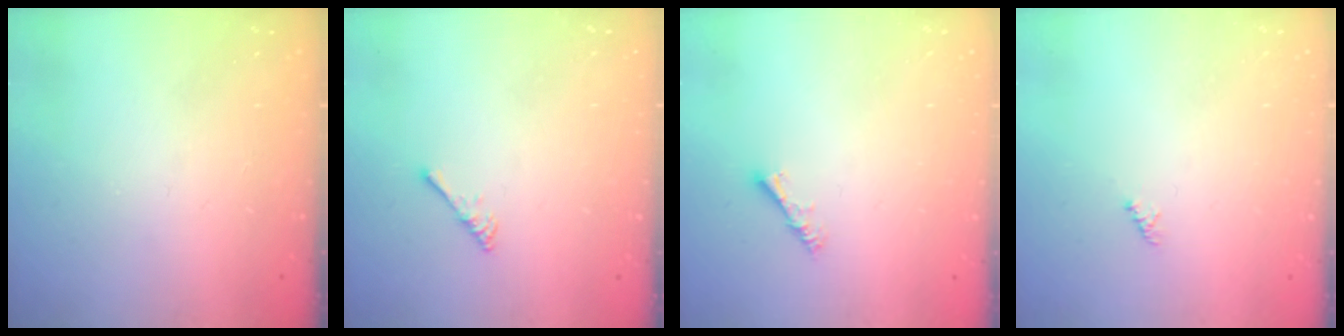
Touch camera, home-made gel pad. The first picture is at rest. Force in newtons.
{"total": 2.5, "press": 2.5, "slide": 0.4}
{"total": 3.6, "press": 3.5, "slide": 0.7}
{"total": 1.1, "press": 1.1, "slide": 0.3}